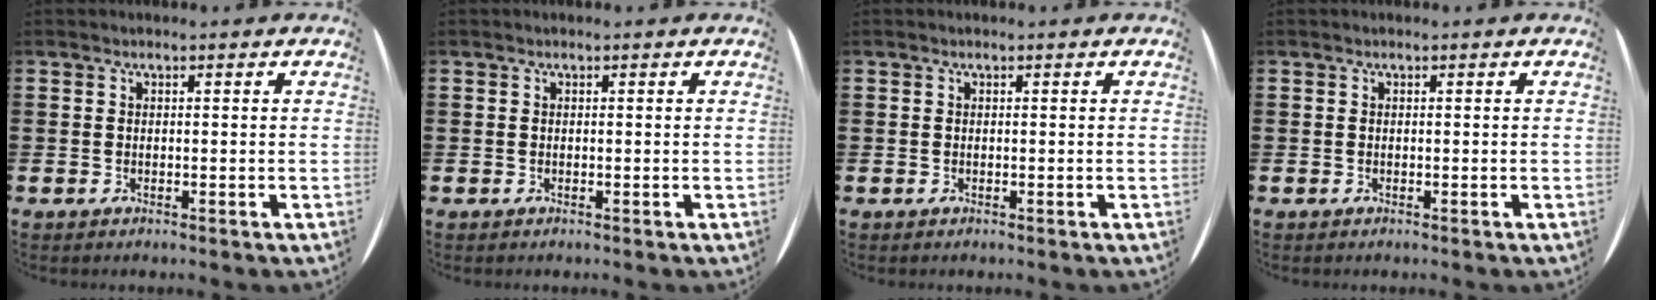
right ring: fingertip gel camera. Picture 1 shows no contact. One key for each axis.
{"total": 0.0}
{"total": 0.0}
{"total": 0.0}